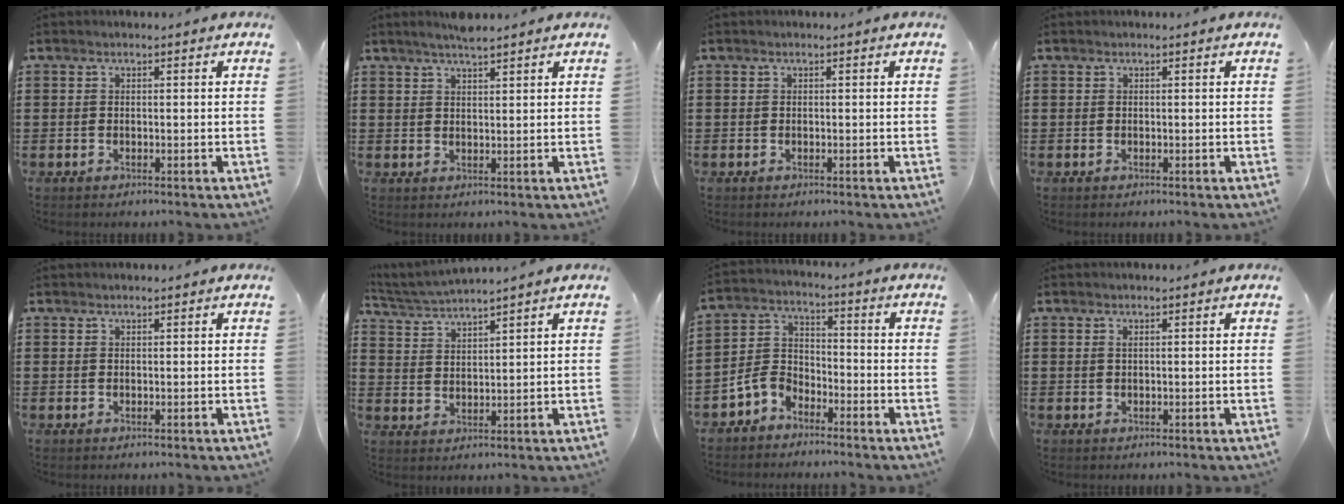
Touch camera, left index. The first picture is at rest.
{"total": 2.6, "force": [2.3, 0.0, 1.2], "torque": [-0.026, 0.003, 0.042]}
{"total": 0.0}
{"total": 0.0}
{"total": 0.0}
{"total": 3.3, "force": [3.2, -0.6, 0.6], "torque": [-0.025, -0.016, 0.057]}
{"total": 5.4, "force": [-4.2, 3.1, 1.3], "torque": [-0.050, 0.005, -0.089]}
{"total": 0.5, "force": [0.3, 0.0, 0.4], "torque": [-0.008, -0.001, 0.006]}